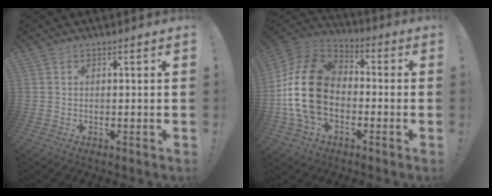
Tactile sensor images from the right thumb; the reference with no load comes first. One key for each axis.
{"total": 20.7, "fx": -1.7, "fy": 14.1, "fz": 15.0, "tx": -0.288, "ty": 0.028, "tz": -0.021}